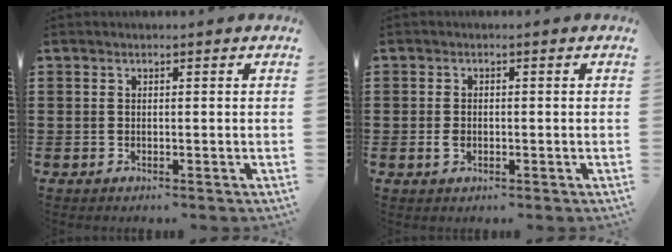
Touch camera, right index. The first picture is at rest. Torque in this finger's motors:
{"motor_torque": [0.32, 0.21, 0.01, 0.01]}